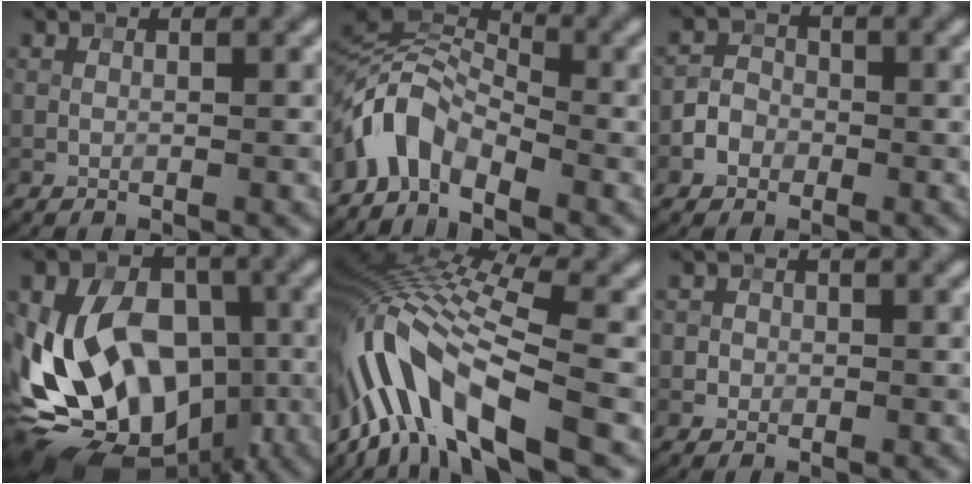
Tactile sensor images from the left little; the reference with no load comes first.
{"total": 5.7, "force": [-3.9, 2.8, 3.0], "torque": [-0.056, 0.006, -0.093]}
{"total": 1.9, "force": [-1.3, 1.4, 0.0], "torque": [0.004, 0.004, -0.029]}
{"total": 16.9, "force": [-4.0, 12.0, 11.2], "torque": [-0.214, -0.005, -0.065]}
{"total": 13.0, "force": [-5.2, 3.8, 11.2], "torque": [-0.242, 0.018, -0.094]}
{"total": 1.3, "force": [-0.2, 1.3, 0.0], "torque": [0.007, 0.002, -0.008]}